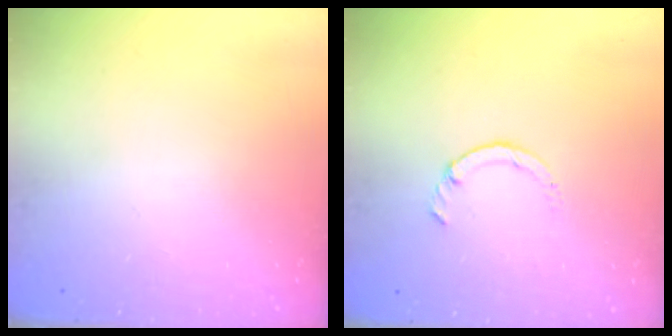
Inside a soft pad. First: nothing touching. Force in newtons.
{"total": 2.2, "press": 2.1, "slide": 0.4}